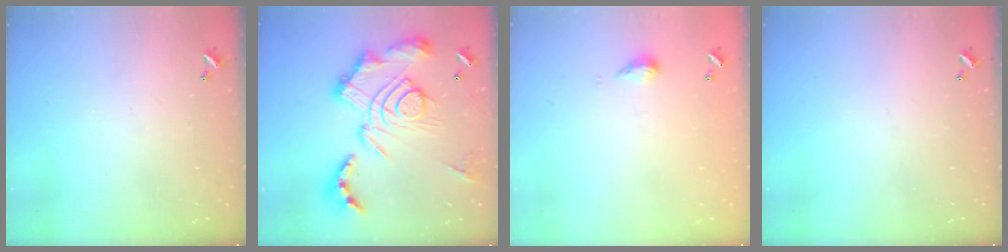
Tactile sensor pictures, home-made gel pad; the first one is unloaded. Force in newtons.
{"total": 3.6, "press": 2.9, "slide": 2.2}
{"total": 4.7, "press": 4.6, "slide": 0.4}
{"total": 0.0}